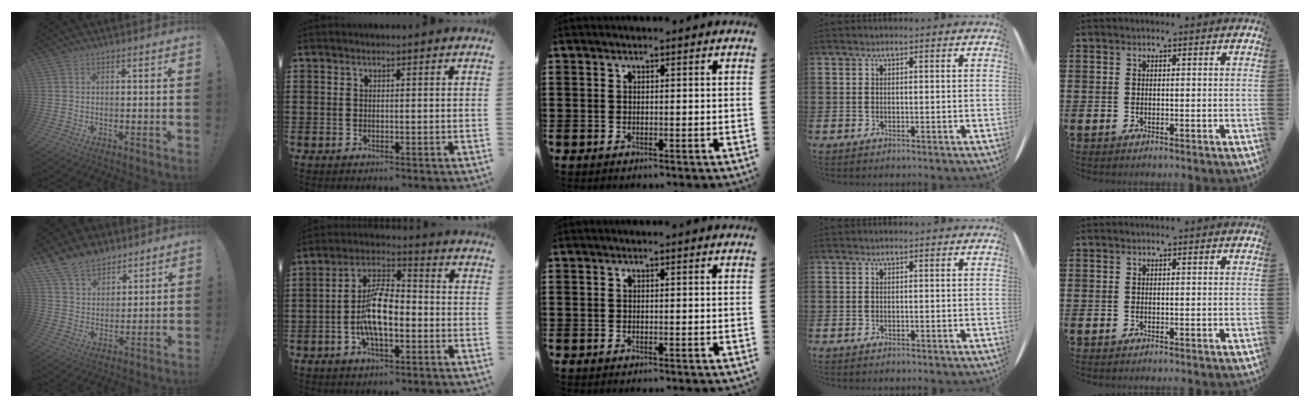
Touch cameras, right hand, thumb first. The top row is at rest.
{"thumb": {"total": 12.3, "force": [9.2, 7.3, 3.5], "torque": [-0.072, -0.061, 0.182]}, "index": {"total": 9.5, "force": [-2.1, 4.2, 8.3], "torque": [-0.175, 0.003, -0.043]}}